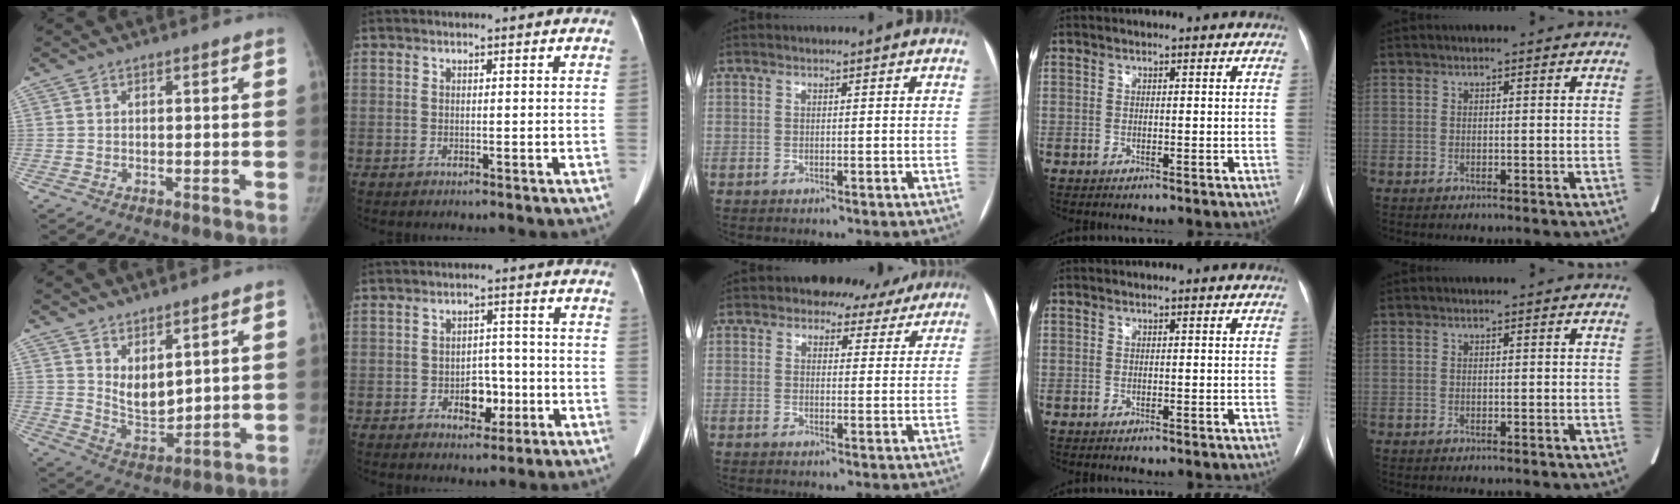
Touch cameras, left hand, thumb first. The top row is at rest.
{"thumb": {"total": 7.3, "force": [4.1, 3.4, 5.0], "torque": [-0.069, -0.047, 0.089]}, "index": {"total": 4.6, "force": [-1.6, 3.0, 3.1], "torque": [-0.043, 0.009, -0.018]}, "middle": {"total": 6.5, "force": [5.3, 3.7, 1.1], "torque": [-0.001, 0.008, 0.054]}}